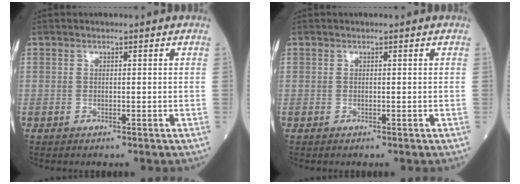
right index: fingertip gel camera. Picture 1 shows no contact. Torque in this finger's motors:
{"motor_torque": [0.00, 0.00, 0.00, -0.01]}